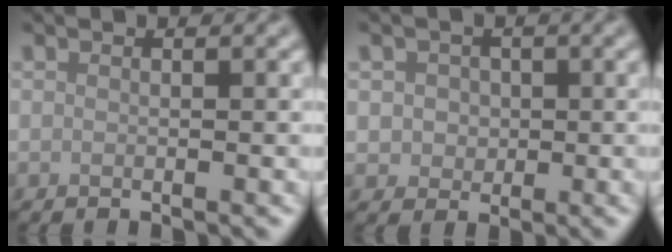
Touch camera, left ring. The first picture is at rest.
{"total": 2.5, "force": [0.3, 2.3, 1.0], "torque": [-0.008, 0.003, 0.001]}